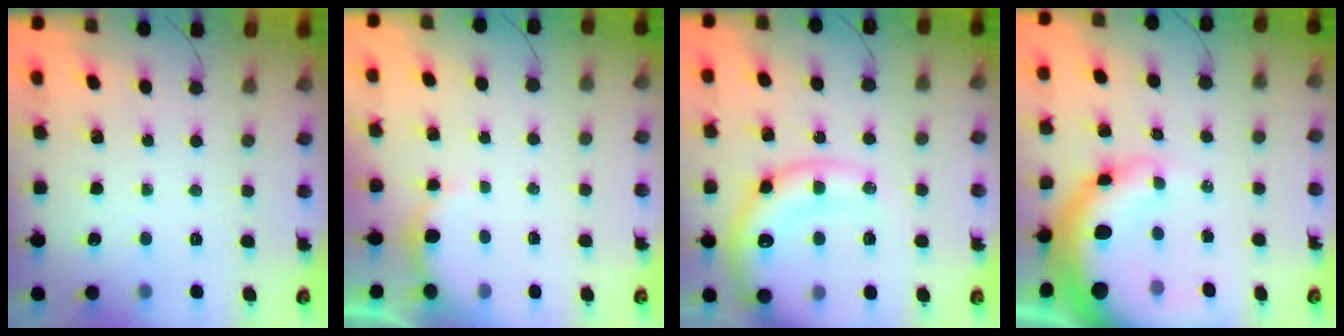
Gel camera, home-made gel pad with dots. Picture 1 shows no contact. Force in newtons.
{"total": 2.7, "press": 2.5, "slide": 0.8}
{"total": 17.9, "press": 17.6, "slide": 3.1}
{"total": 18.4, "press": 18.0, "slide": 4.0}